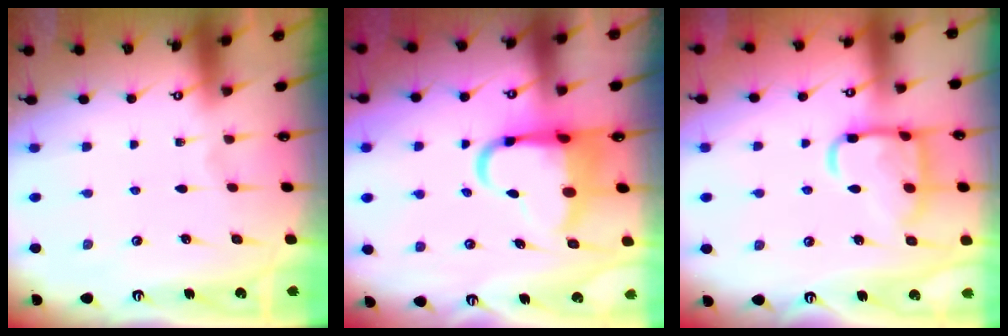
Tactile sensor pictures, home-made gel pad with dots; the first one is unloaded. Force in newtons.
{"total": 8.7, "press": 8.3, "slide": 2.6}
{"total": 14.9, "press": 14.8, "slide": 1.3}